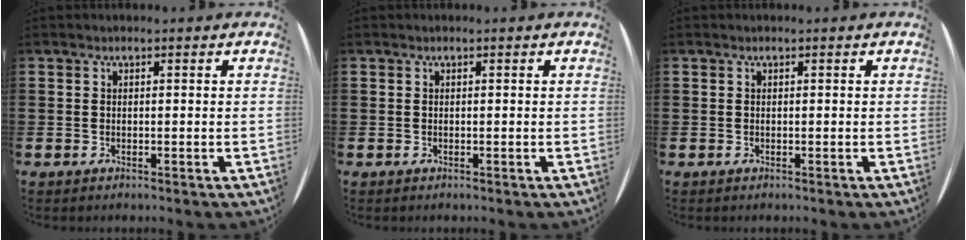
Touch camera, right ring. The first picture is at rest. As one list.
[{"total": 0.0}, {"total": 0.0}]